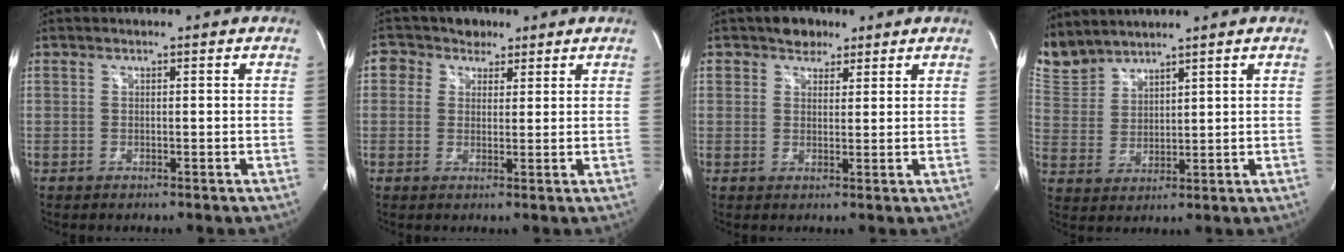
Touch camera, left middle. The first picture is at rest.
{"total": 4.4, "force": [2.4, 3.7, 0.8], "torque": [-0.018, 0.025, 0.041]}
{"total": 3.4, "force": [2.4, 2.3, 1.0], "torque": [-0.016, 0.007, 0.037]}
{"total": 7.1, "force": [7.0, 1.3, 0.4], "torque": [-0.023, 0.008, 0.159]}